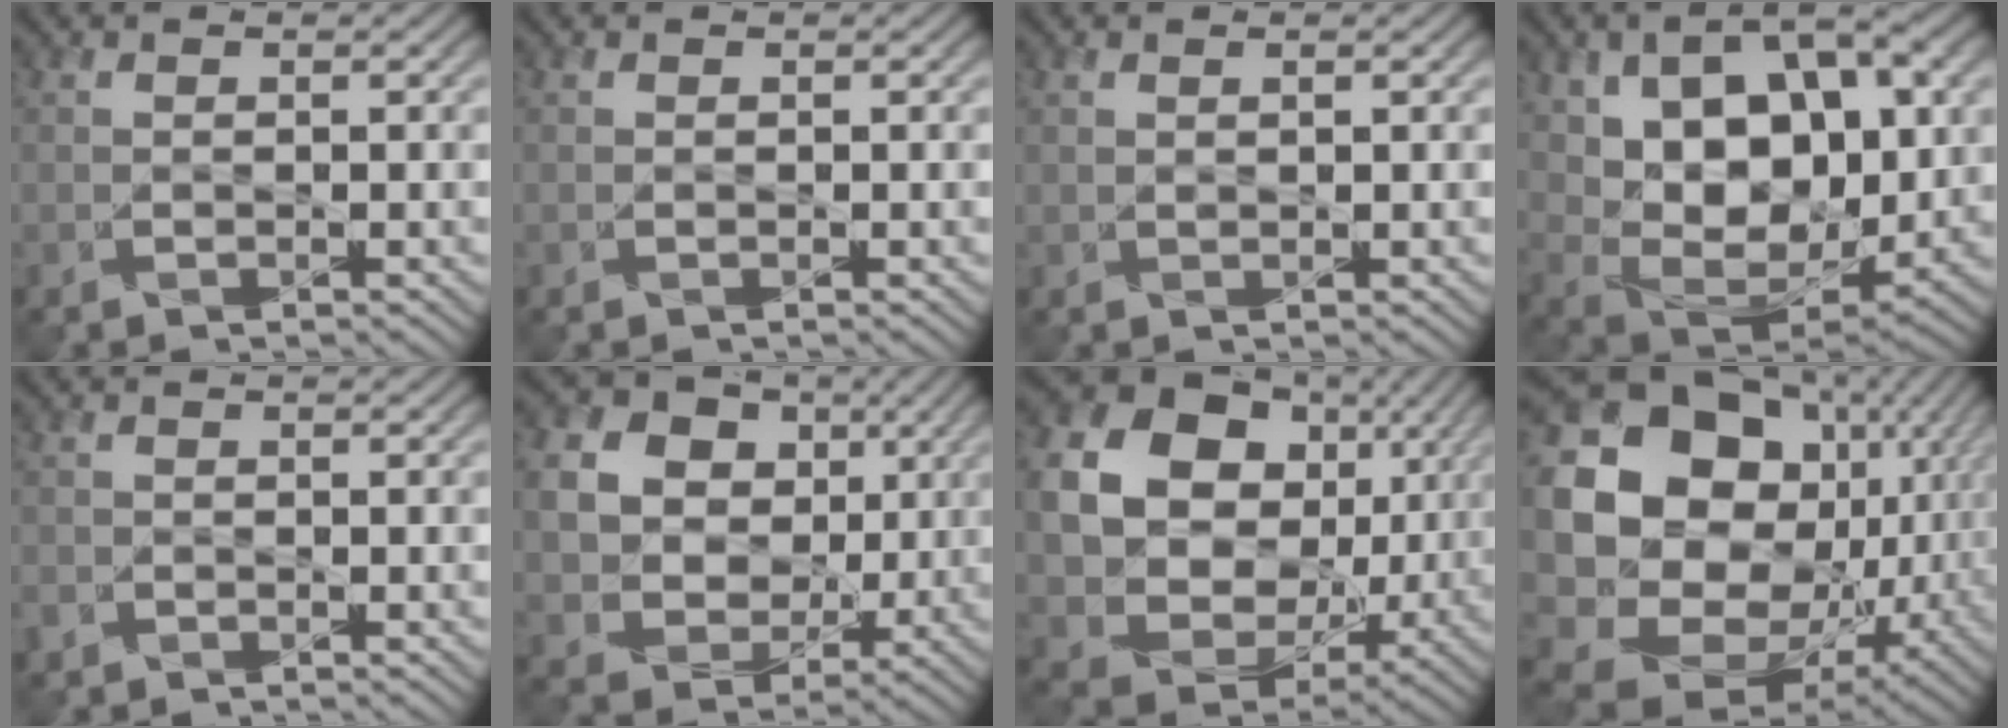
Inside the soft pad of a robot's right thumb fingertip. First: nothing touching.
{"total": 0.0}
{"total": 0.6, "force": [0.3, 0.0, 0.5], "torque": [-0.014, -0.001, 0.007]}
{"total": 16.1, "force": [4.5, 9.9, 12.0], "torque": [-0.207, -0.012, 0.098]}
{"total": 1.4, "force": [-1.0, 1.0, 0.2], "torque": [-0.003, -0.009, -0.024]}
{"total": 14.7, "force": [3.3, 12.7, 6.5], "torque": [-0.210, 0.016, 0.085]}
{"total": 20.5, "force": [4.6, 17.3, 10.0], "torque": [-0.279, 0.002, 0.119]}
{"total": 22.0, "force": [1.3, 18.0, 12.5], "torque": [-0.295, -0.032, 0.054]}